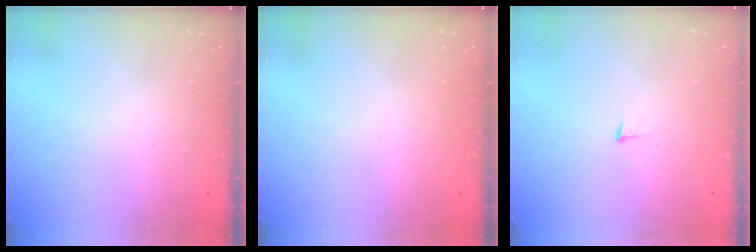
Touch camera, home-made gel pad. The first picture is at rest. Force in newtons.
{"total": 1.6, "press": 1.6, "slide": 0.1}
{"total": 5.2, "press": 5.0, "slide": 1.3}